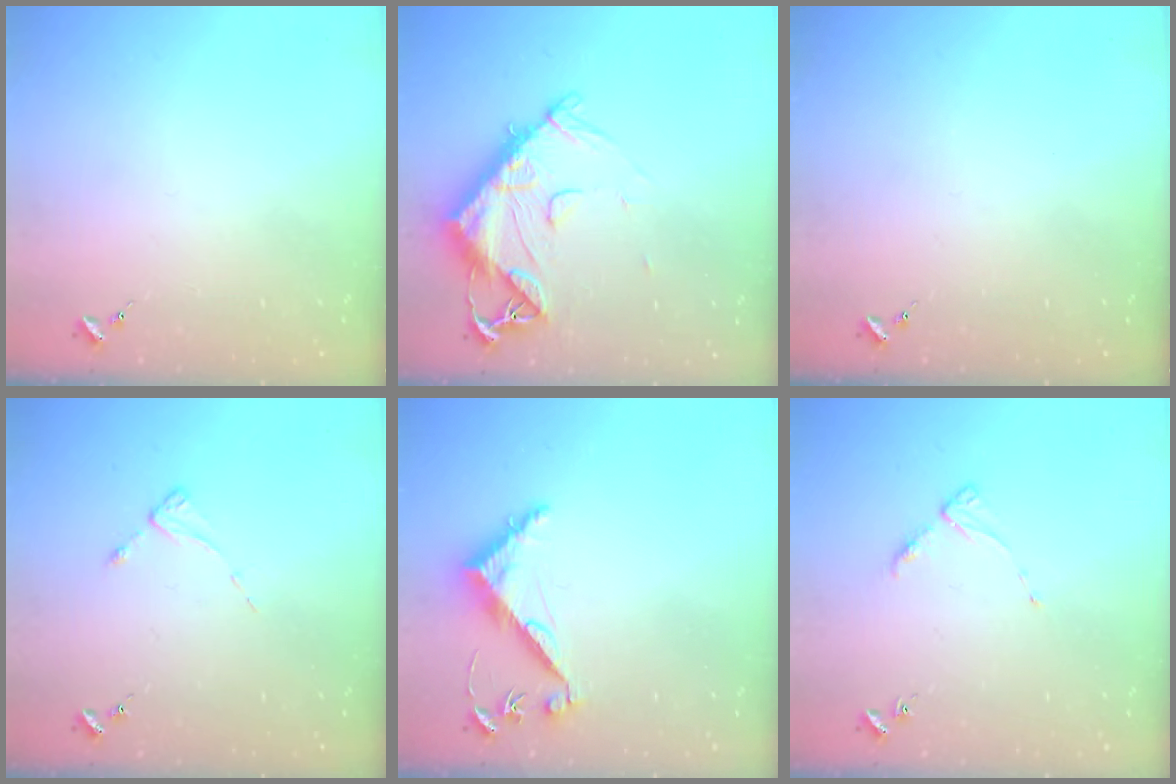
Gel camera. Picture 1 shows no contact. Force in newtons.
{"total": 13.6, "press": 13.5, "slide": 1.4}
{"total": 0.0}
{"total": 2.1, "press": 2.0, "slide": 0.4}
{"total": 6.7, "press": 6.6, "slide": 0.7}
{"total": 4.5, "press": 4.4, "slide": 0.6}